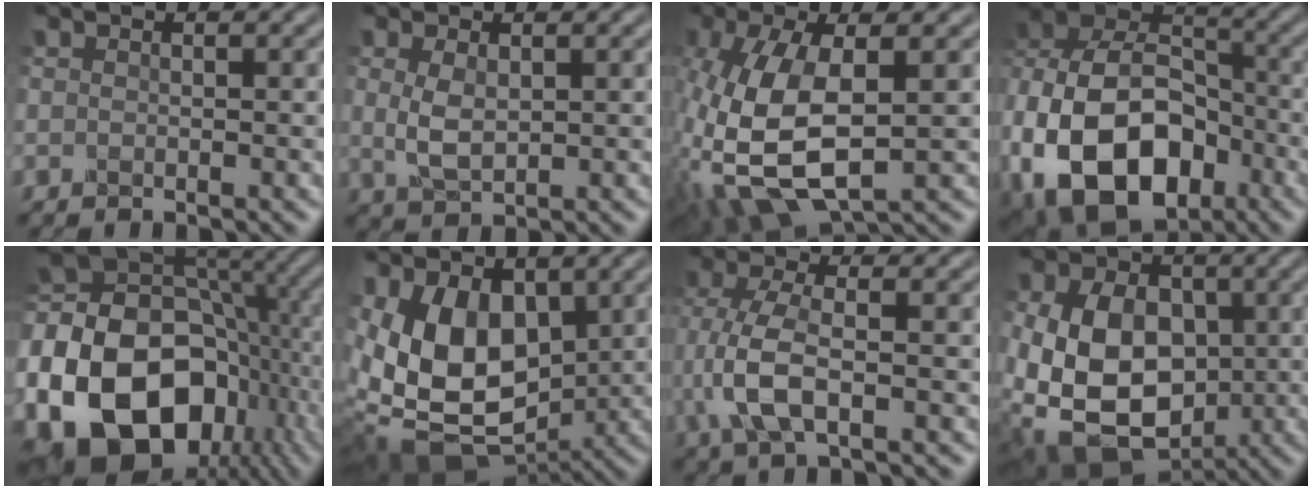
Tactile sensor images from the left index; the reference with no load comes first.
{"total": 2.4, "force": [0.4, 1.4, 1.9], "torque": [-0.054, 0.001, 0.012]}
{"total": 10.5, "force": [-1.0, 5.2, 9.1], "torque": [-0.239, -0.013, -0.012]}
{"total": 16.2, "force": [-5.2, 11.5, 10.1], "torque": [-0.221, -0.016, -0.091]}
{"total": 21.8, "force": [-6.0, 16.0, 13.5], "torque": [-0.286, -0.026, -0.098]}
{"total": 10.3, "force": [0.8, 6.8, 7.8], "torque": [-0.167, -0.019, 0.015]}
{"total": 5.2, "force": [-1.2, 2.2, 4.5], "torque": [-0.121, 0.006, -0.026]}
{"total": 15.1, "force": [-1.8, 12.3, 8.6], "torque": [-0.186, -0.020, -0.038]}